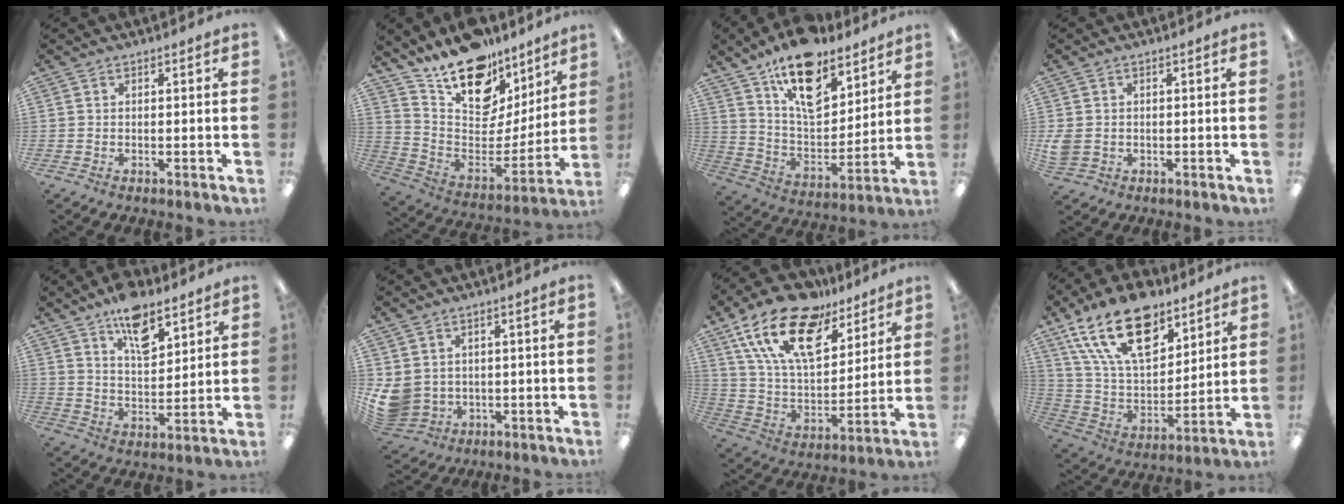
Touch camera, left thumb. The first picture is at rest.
{"total": 19.4, "force": [14.3, 10.1, 8.2], "torque": [-0.138, -0.105, 0.258]}
{"total": 17.6, "force": [12.0, 8.9, 9.4], "torque": [-0.153, -0.069, 0.211]}
{"total": 3.5, "force": [0.0, 3.0, 1.8], "torque": [-0.038, 0.004, 0.000]}
{"total": 11.3, "force": [7.9, 5.2, 6.2], "torque": [-0.095, -0.038, 0.139]}
{"total": 6.5, "force": [1.0, 6.0, 2.3], "torque": [-0.073, -0.008, 0.022]}
{"total": 20.9, "force": [13.3, 10.4, 12.4], "torque": [-0.238, -0.071, 0.239]}
{"total": 21.8, "force": [12.8, 11.5, 13.4], "torque": [-0.250, -0.060, 0.225]}